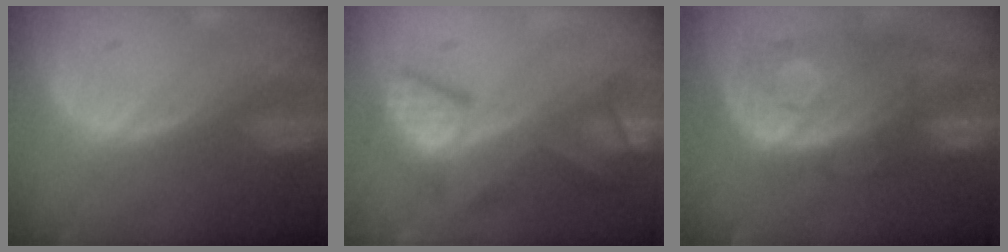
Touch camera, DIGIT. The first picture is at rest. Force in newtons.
{"total": 8.6, "press": 8.2, "slide": 2.6}
{"total": 11.2, "press": 9.7, "slide": 5.6}